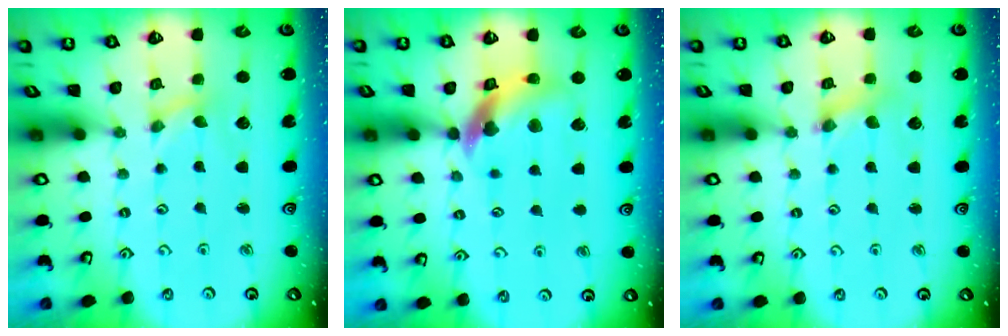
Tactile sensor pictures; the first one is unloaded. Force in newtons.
{"total": 10.7, "press": 10.6, "slide": 1.5}
{"total": 1.9, "press": 1.9, "slide": 0.3}